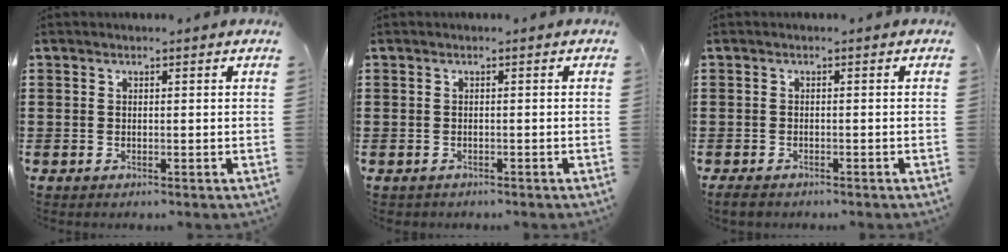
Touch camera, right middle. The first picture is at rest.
{"total": 0.6, "force": [-0.5, 0.2, -0.1], "torque": [0.000, 0.001, -0.012]}
{"total": 1.2, "force": [-1.0, 0.5, 0.3], "torque": [-0.010, 0.000, -0.021]}